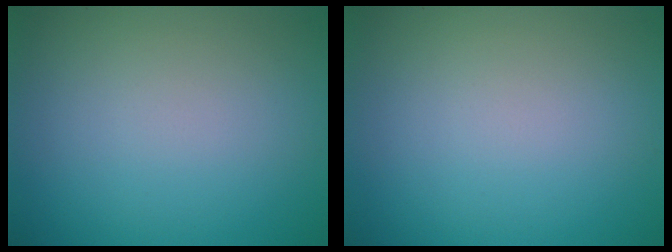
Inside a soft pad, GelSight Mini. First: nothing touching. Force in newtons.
{"total": 0.0}